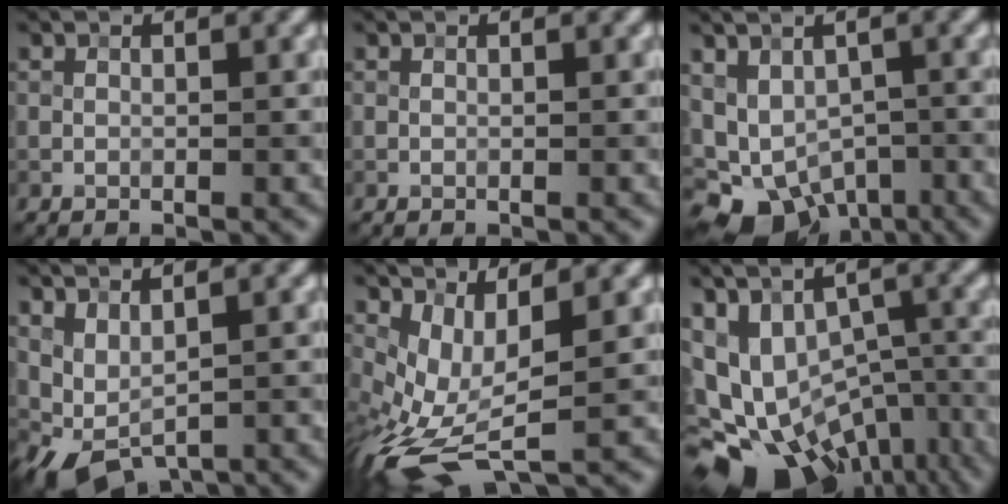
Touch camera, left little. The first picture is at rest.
{"total": 0.0}
{"total": 9.5, "force": [-4.5, 6.8, 5.0], "torque": [-0.066, -0.024, -0.048]}
{"total": 3.3, "force": [0.9, 1.5, 2.8], "torque": [-0.062, -0.010, 0.028]}
{"total": 6.5, "force": [-1.3, 2.9, 5.7], "torque": [-0.134, -0.009, -0.023]}
{"total": 15.5, "force": [-6.9, 10.7, 9.0], "torque": [-0.169, -0.015, -0.061]}